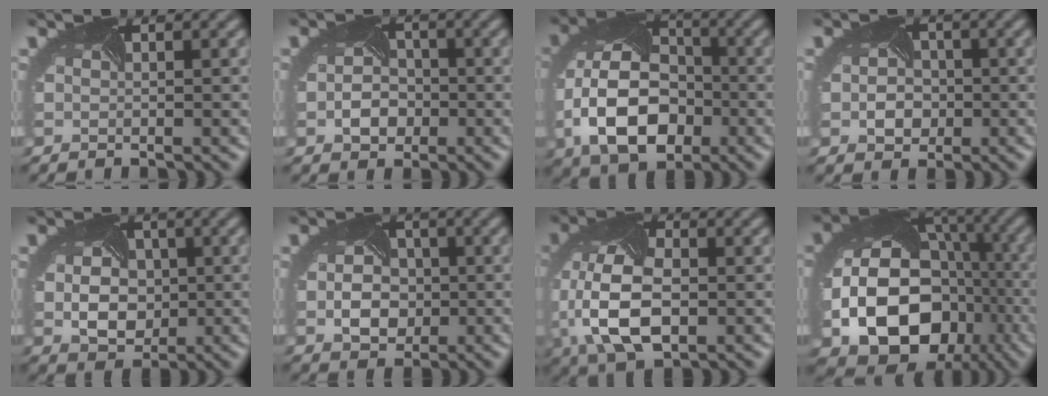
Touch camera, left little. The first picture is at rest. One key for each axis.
{"total": 2.8, "fx": -1.0, "fy": 2.2, "fz": 1.4, "tx": -0.026, "ty": -0.005, "tz": -0.022}
{"total": 10.1, "fx": -2.8, "fy": 6.8, "fz": 7.0, "tx": -0.155, "ty": -0.017, "tz": -0.053}
{"total": 2.9, "fx": -0.5, "fy": 2.4, "fz": 1.4, "tx": -0.022, "ty": -0.003, "tz": -0.013}
{"total": 5.7, "fx": -0.1, "fy": 4.4, "fz": 3.6, "tx": -0.056, "ty": 0.000, "tz": 0.001}
{"total": 4.2, "fx": -0.5, "fy": 3.3, "fz": 2.5, "tx": -0.047, "ty": -0.003, "tz": -0.009}
{"total": 9.2, "fx": -1.7, "fy": 5.5, "fz": 7.1, "tx": -0.171, "ty": -0.018, "tz": -0.029}
{"total": 16.8, "fx": -4.3, "fy": 13.2, "fz": 9.4, "tx": -0.175, "ty": -0.045, "tz": -0.055}